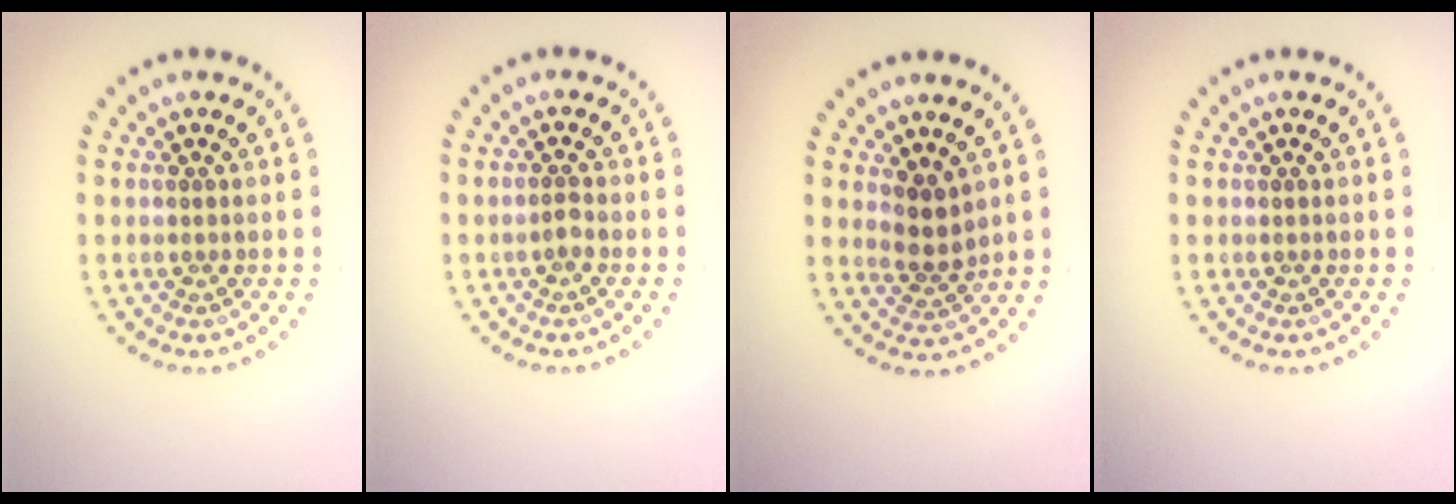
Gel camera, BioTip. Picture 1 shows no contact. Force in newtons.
{"total": 0.7, "press": 0.6, "slide": 0.4}
{"total": 2.2, "press": 1.8, "slide": 1.3}
{"total": 0.0}